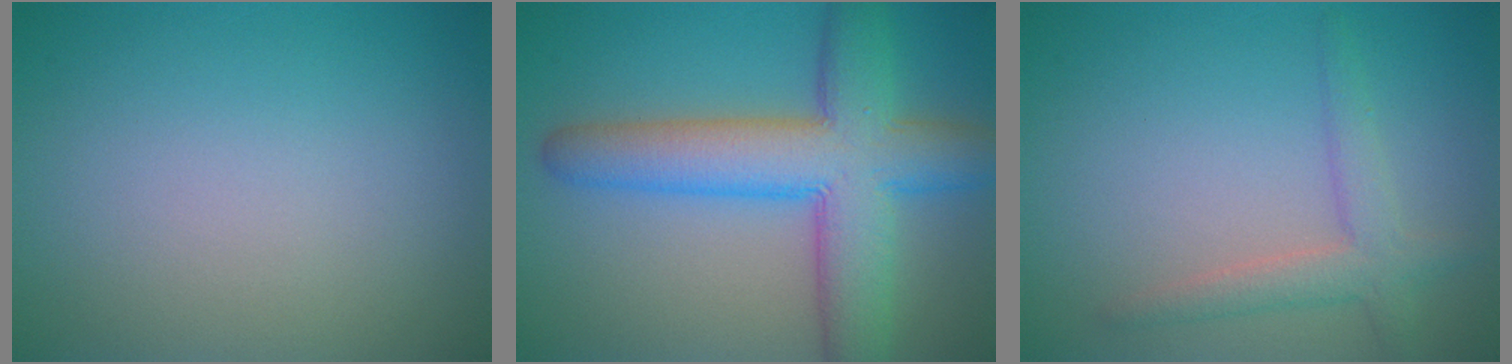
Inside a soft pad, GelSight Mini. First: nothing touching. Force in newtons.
{"total": 9.2, "press": 9.2, "slide": 0.3}
{"total": 2.8, "press": 2.8, "slide": 0.1}